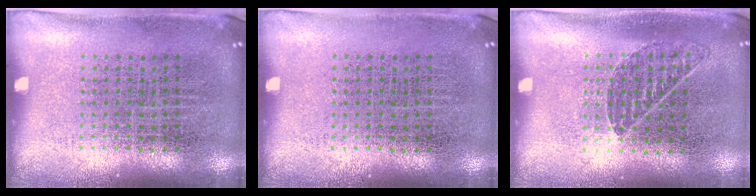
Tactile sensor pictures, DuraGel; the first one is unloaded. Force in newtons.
{"total": 0.0}
{"total": 0.8, "press": 0.8, "slide": 0.2}